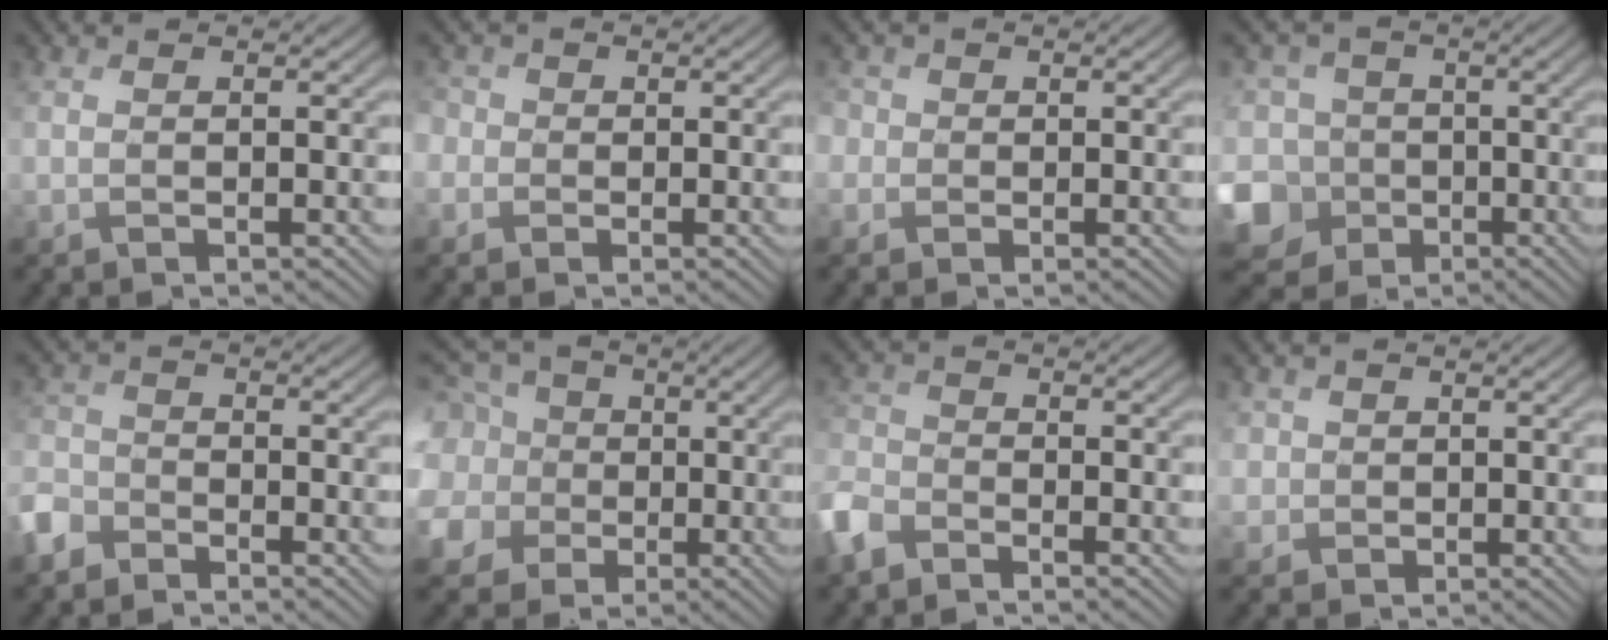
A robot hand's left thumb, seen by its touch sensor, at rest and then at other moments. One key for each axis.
{"total": 2.9, "fx": -0.1, "fy": 2.8, "fz": 0.7, "tx": -0.028, "ty": 0.008, "tz": -0.019}
{"total": 2.8, "fx": 0.3, "fy": 2.7, "fz": 0.7, "tx": -0.026, "ty": 0.008, "tz": -0.009}
{"total": 14.1, "fx": -4.3, "fy": 12.2, "fz": 5.7, "tx": -0.193, "ty": -0.001, "tz": -0.099}
{"total": 4.3, "fx": -3.3, "fy": 2.5, "fz": 1.3, "tx": -0.038, "ty": -0.003, "tz": -0.082}
{"total": 13.0, "fx": 0.1, "fy": 11.6, "fz": 5.8, "tx": -0.221, "ty": 0.007, "tz": -0.019}
{"total": 5.1, "fx": -3.8, "fy": 2.6, "fz": 2.3, "tx": -0.058, "ty": -0.004, "tz": -0.095}
{"total": 2.9, "fx": 0.8, "fy": 2.8, "fz": 0.4, "tx": -0.025, "ty": -0.002, "tz": 0.015}